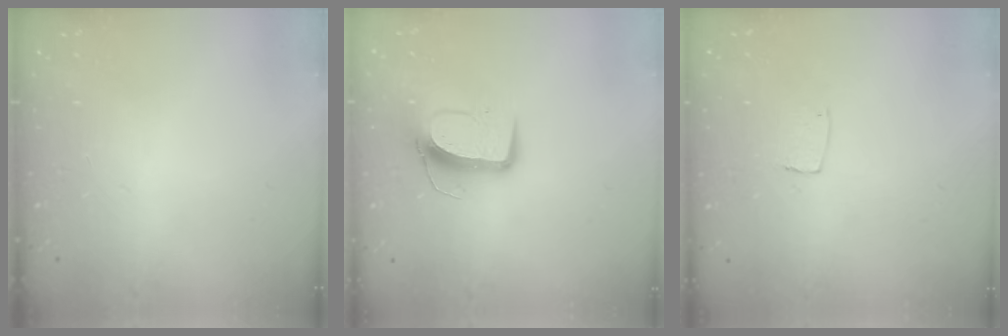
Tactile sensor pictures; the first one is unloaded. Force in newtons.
{"total": 10.0, "press": 9.9, "slide": 0.9}
{"total": 4.3, "press": 4.3, "slide": 0.2}